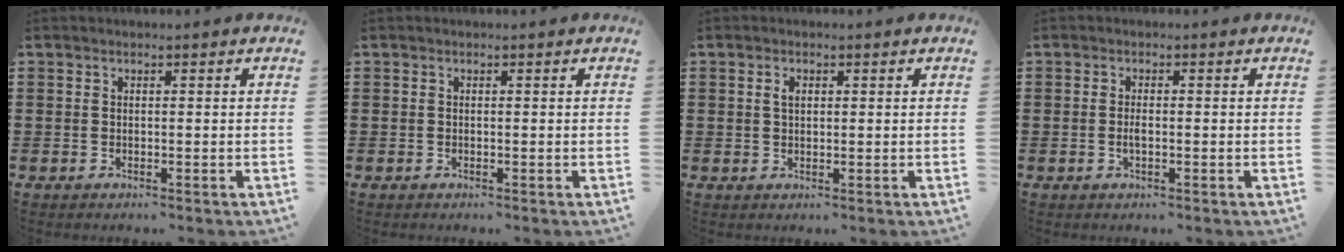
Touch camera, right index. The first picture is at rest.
{"total": 0.0}
{"total": 1.5, "force": [0.4, 0.9, 1.2], "torque": [-0.025, 0.008, 0.006]}
{"total": 1.4, "force": [-0.2, 0.5, 1.3], "torque": [-0.026, -0.001, -0.004]}